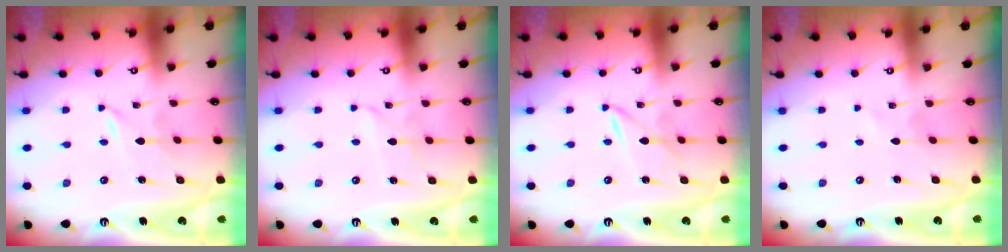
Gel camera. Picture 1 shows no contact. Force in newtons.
{"total": 2.1, "press": 2.1, "slide": 0.1}
{"total": 2.1, "press": 2.1, "slide": 0.3}
{"total": 1.0, "press": 1.0, "slide": 0.1}